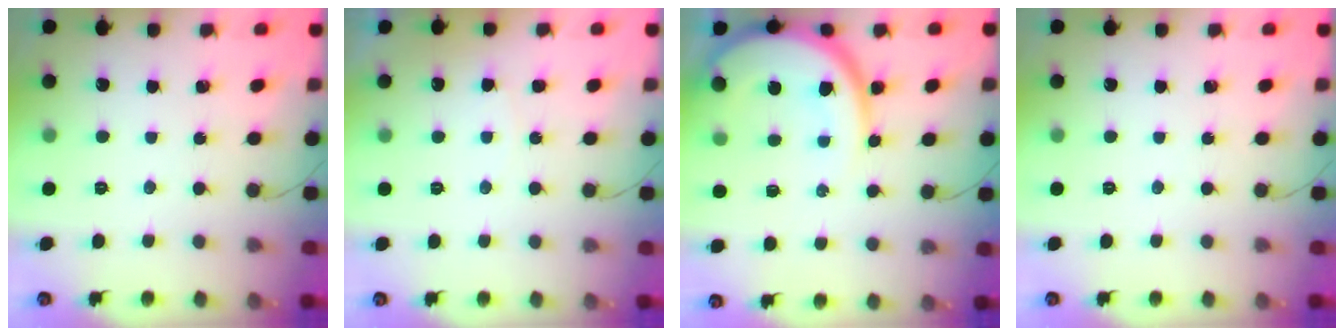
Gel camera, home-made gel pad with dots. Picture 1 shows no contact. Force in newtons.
{"total": 3.5, "press": 3.5, "slide": 0.4}
{"total": 13.4, "press": 13.3, "slide": 1.3}
{"total": 0.0}